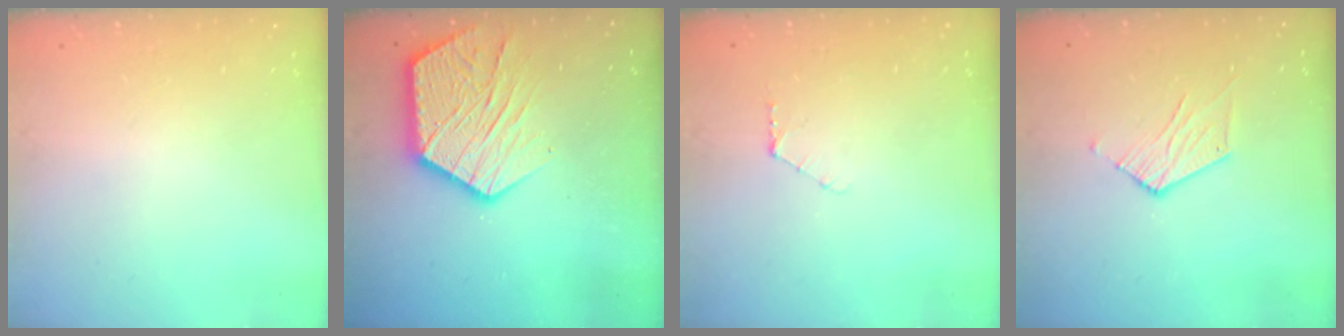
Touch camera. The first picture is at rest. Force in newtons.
{"total": 17.4, "press": 17.4, "slide": 1.2}
{"total": 3.1, "press": 3.1, "slide": 0.4}
{"total": 5.4, "press": 5.4, "slide": 0.4}